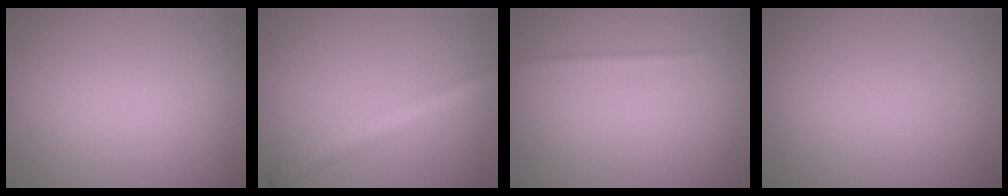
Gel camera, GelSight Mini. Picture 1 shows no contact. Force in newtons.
{"total": 3.0, "press": 3.0, "slide": 0.0}
{"total": 0.6, "press": 0.6, "slide": 0.1}
{"total": 0.0}